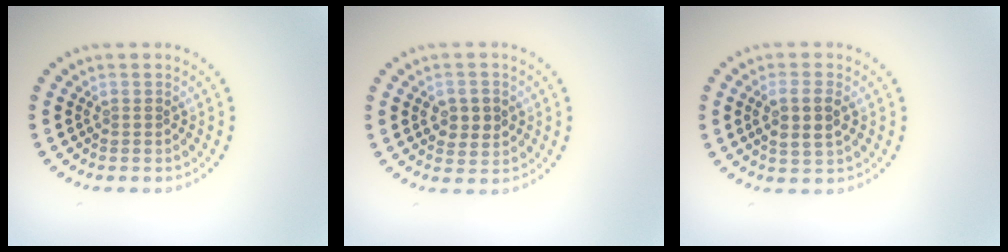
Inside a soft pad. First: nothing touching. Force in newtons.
{"total": 2.6, "press": 2.6, "slide": 0.3}
{"total": 2.9, "press": 2.8, "slide": 0.9}